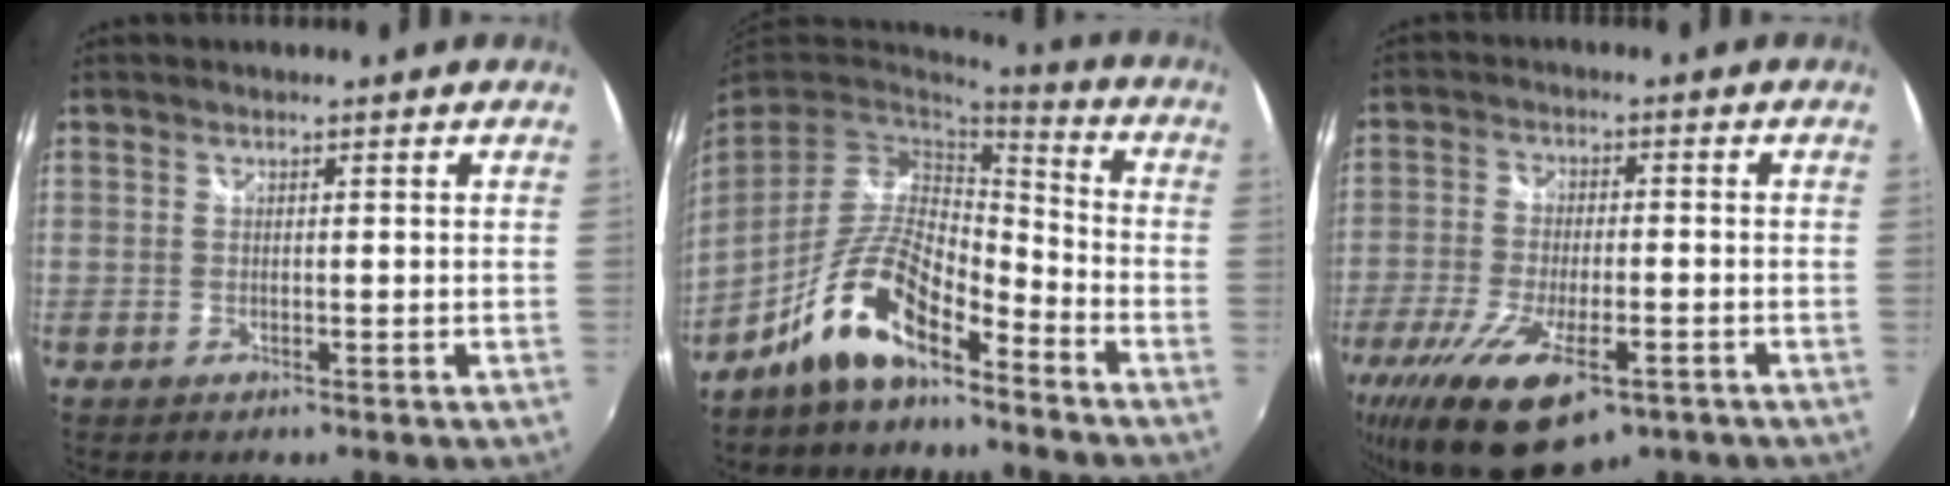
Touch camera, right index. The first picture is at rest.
{"total": 13.3, "force": [-9.2, 4.2, 8.6], "torque": [-0.179, 0.002, -0.174]}
{"total": 17.2, "force": [-10.2, 6.1, 12.5], "torque": [-0.262, -0.062, -0.171]}